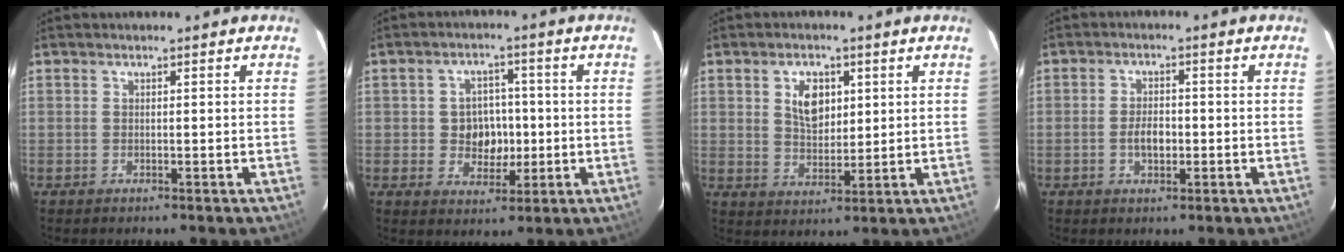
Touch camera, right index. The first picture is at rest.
{"total": 6.5, "force": [-0.5, 5.7, 3.1], "torque": [-0.061, 0.012, 0.002]}
{"total": 6.6, "force": [2.3, 4.1, 4.7], "torque": [-0.078, 0.007, 0.045]}
{"total": 3.8, "force": [-0.9, 2.1, 3.0], "torque": [-0.057, 0.003, -0.013]}